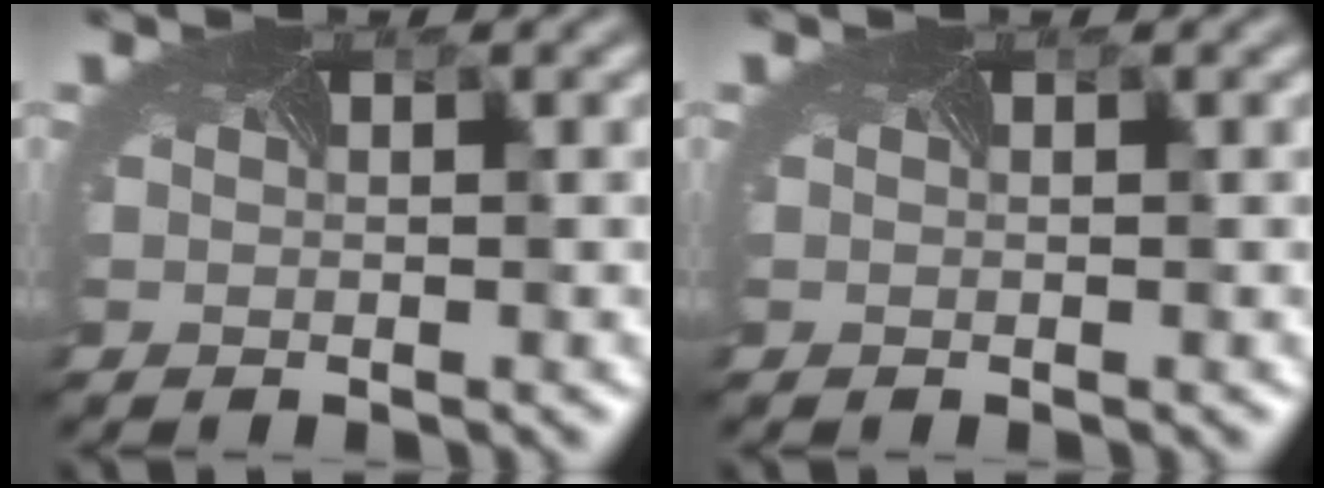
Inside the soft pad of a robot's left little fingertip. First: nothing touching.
{"total": 0.0}